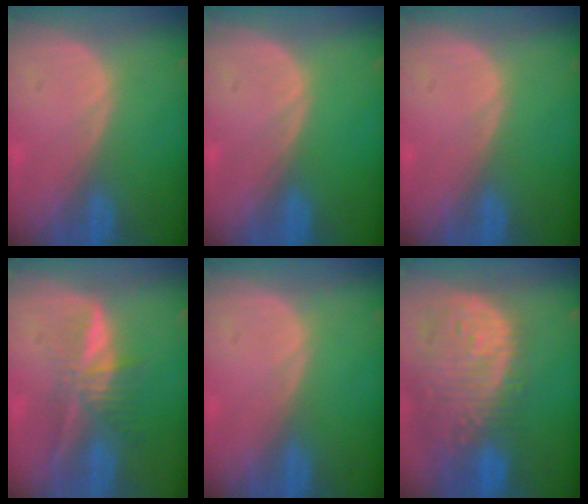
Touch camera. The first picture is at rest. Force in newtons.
{"total": 0.0}
{"total": 0.0}
{"total": 6.2, "press": 5.5, "slide": 2.9}
{"total": 0.0}
{"total": 14.0, "press": 11.5, "slide": 7.9}